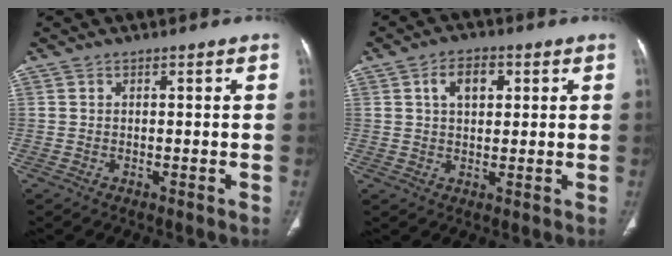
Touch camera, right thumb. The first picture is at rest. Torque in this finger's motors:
{"motor_torque": [0.27, 1.70, 0.64, -0.21, 0.04]}